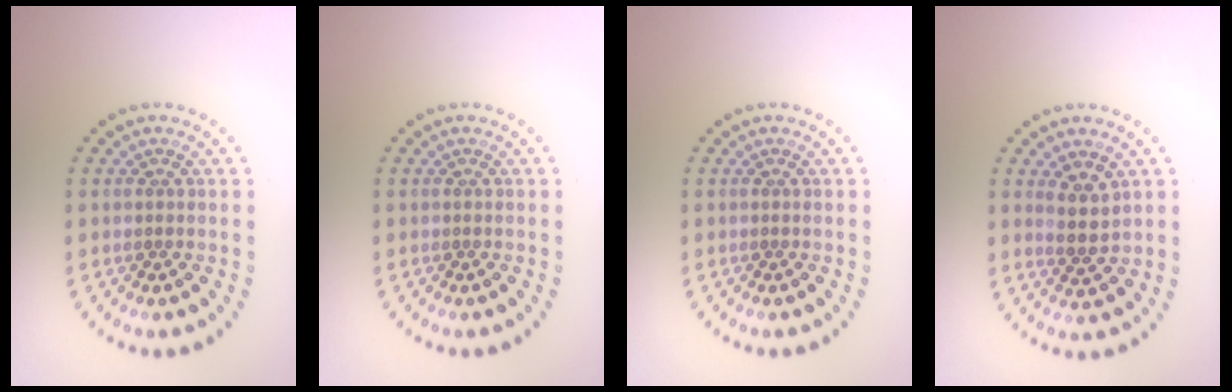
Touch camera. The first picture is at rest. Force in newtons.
{"total": 0.0}
{"total": 0.0}
{"total": 2.4, "press": 2.0, "slide": 1.3}